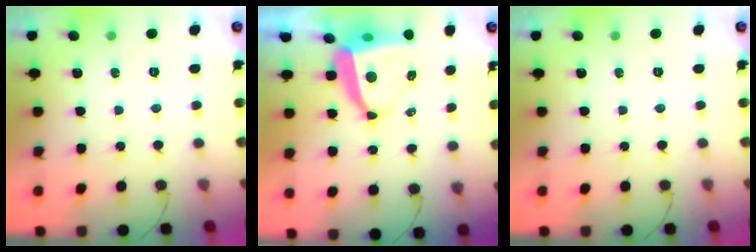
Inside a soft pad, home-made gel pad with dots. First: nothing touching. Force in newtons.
{"total": 8.2, "press": 8.2, "slide": 0.9}
{"total": 0.0}